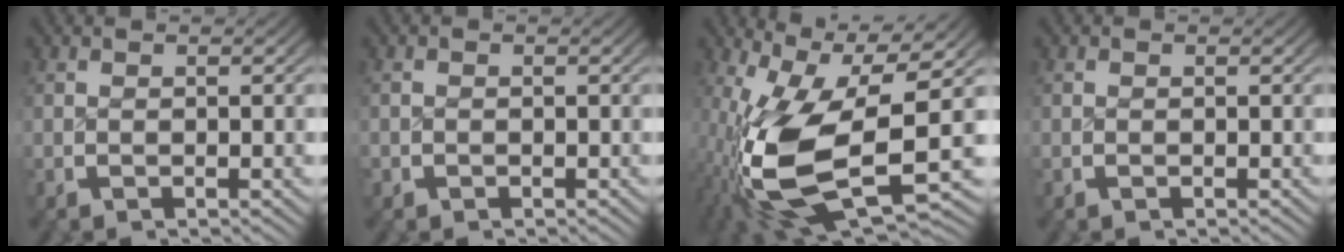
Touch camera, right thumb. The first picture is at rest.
{"total": 2.0, "force": [-0.5, 0.4, -2.0], "torque": [0.026, -0.020, -0.003]}
{"total": 14.8, "force": [-1.8, 8.8, 11.7], "torque": [-0.255, -0.071, 0.008]}
{"total": 1.6, "force": [-0.2, 0.0, -1.6], "torque": [0.021, -0.014, 0.001]}